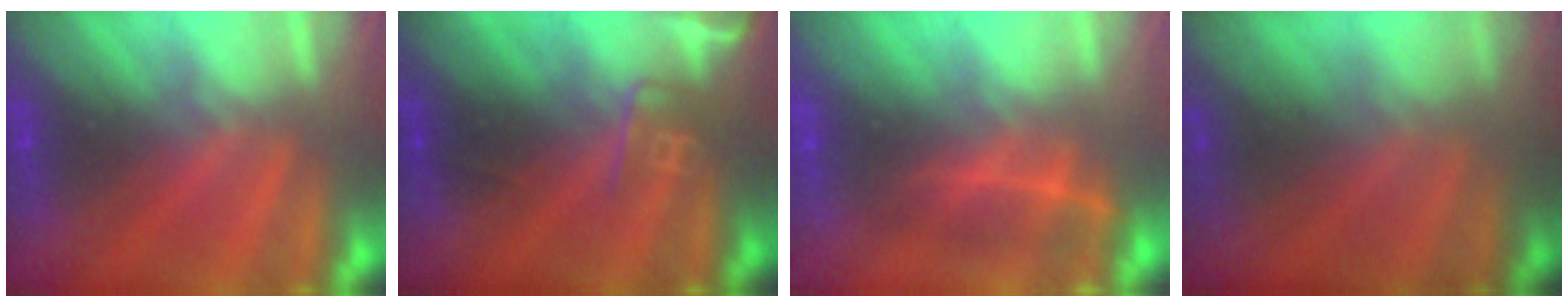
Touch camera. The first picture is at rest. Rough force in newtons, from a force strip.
{"total": 2.7}
{"total": 1.9}
{"total": 7.5}